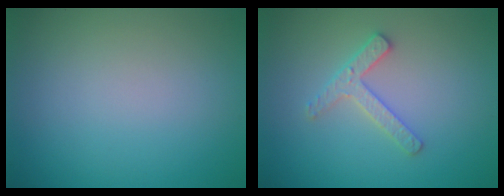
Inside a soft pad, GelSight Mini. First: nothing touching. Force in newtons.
{"total": 2.4, "press": 2.4, "slide": 0.4}